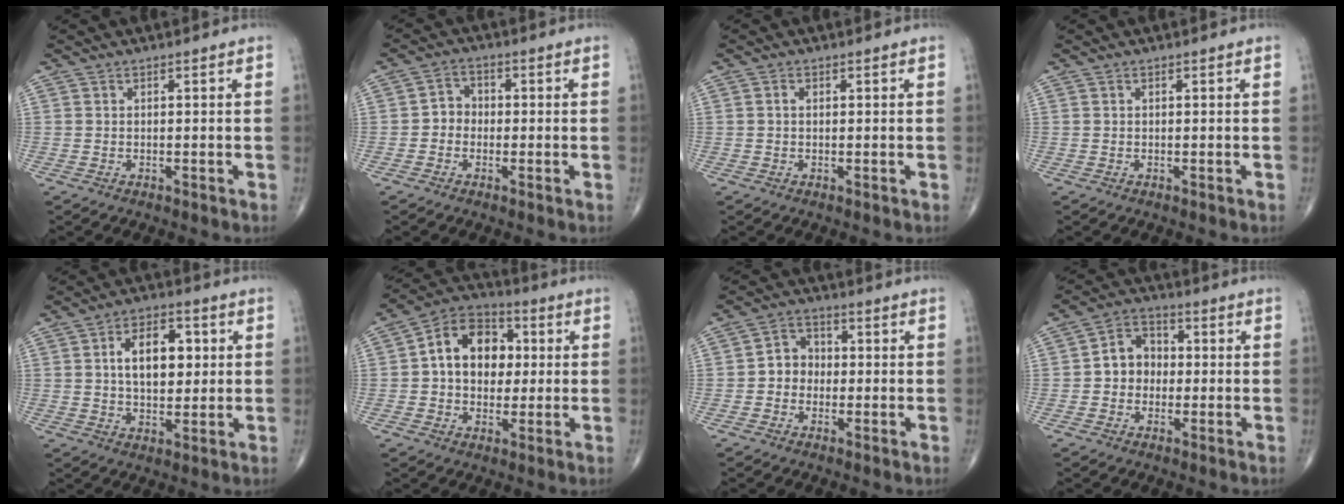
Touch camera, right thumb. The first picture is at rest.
{"total": 3.6, "force": [-0.7, 3.1, 1.6], "torque": [-0.007, 0.015, -0.022]}
{"total": 0.9, "force": [0.1, 0.6, 0.6], "torque": [-0.011, 0.003, 0.002]}
{"total": 0.0}
{"total": 11.0, "force": [2.1, 6.5, 8.5], "torque": [-0.108, 0.003, 0.034]}
{"total": 13.4, "force": [1.6, 10.0, 8.9], "torque": [-0.101, 0.021, 0.016]}
{"total": 5.2, "force": [-0.6, 4.6, 2.5], "torque": [-0.019, 0.020, -0.022]}
{"total": 7.1, "force": [-0.3, 6.0, 3.7], "torque": [-0.038, 0.024, -0.019]}